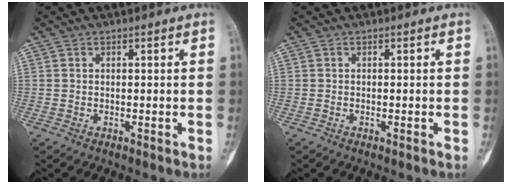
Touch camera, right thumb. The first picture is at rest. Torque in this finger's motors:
{"motor_torque": [-0.28, -0.04, -0.01, -0.06, -0.03]}